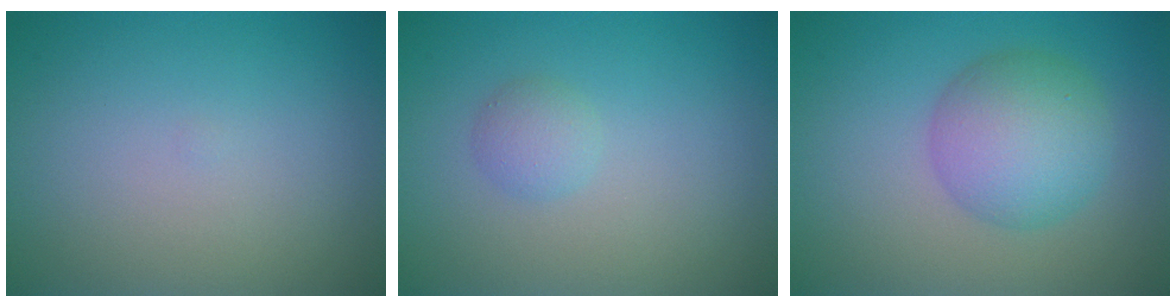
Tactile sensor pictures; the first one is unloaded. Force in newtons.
{"total": 1.4, "press": 1.4, "slide": 0.0}
{"total": 5.5, "press": 5.5, "slide": 0.1}